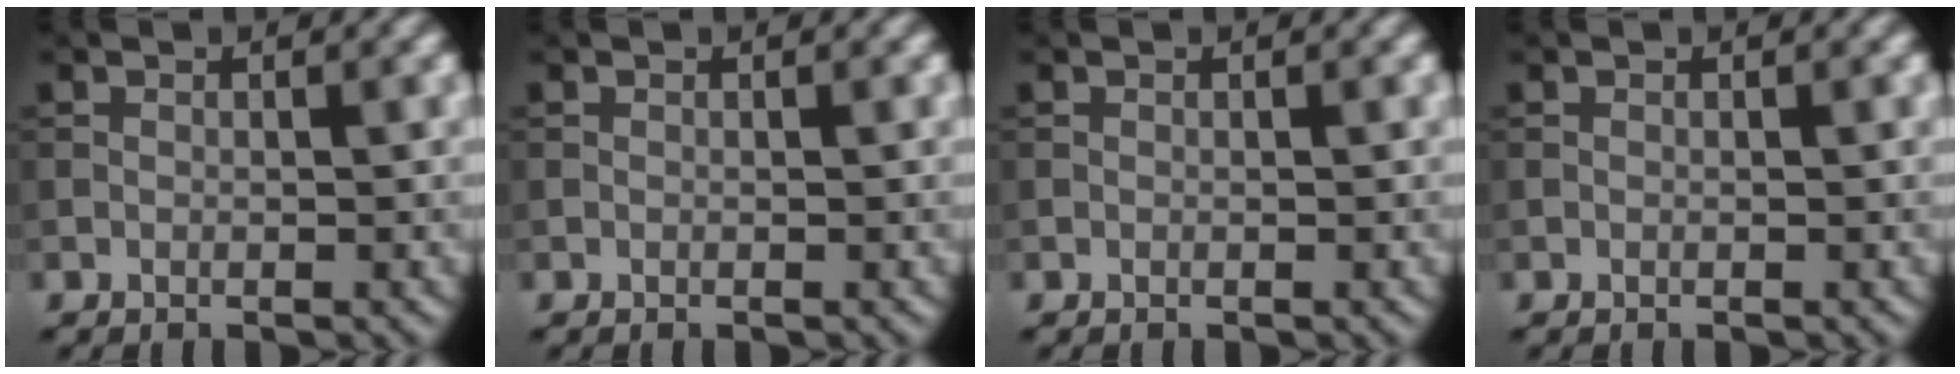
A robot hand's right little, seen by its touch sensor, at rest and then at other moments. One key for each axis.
{"total": 0.0}
{"total": 0.0}
{"total": 0.0}